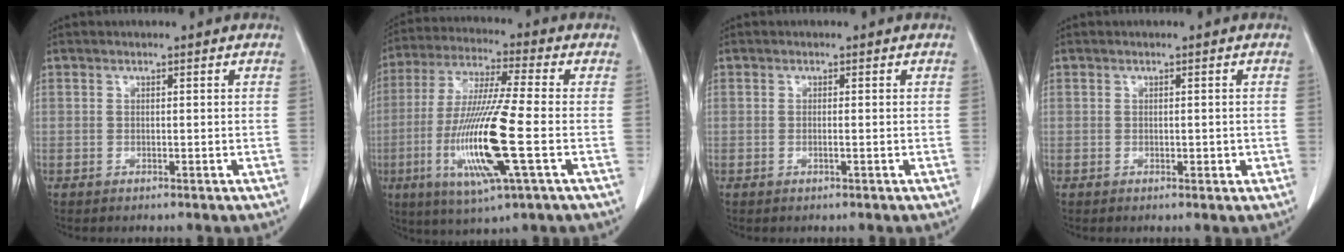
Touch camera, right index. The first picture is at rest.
{"total": 16.1, "force": [-4.0, 0.4, 15.6], "torque": [-0.322, -0.020, -0.076]}
{"total": 0.6, "force": [-0.2, -0.1, 0.6], "torque": [-0.011, -0.001, -0.003]}
{"total": 1.2, "force": [-0.2, 0.6, 1.0], "torque": [-0.012, 0.000, 0.000]}